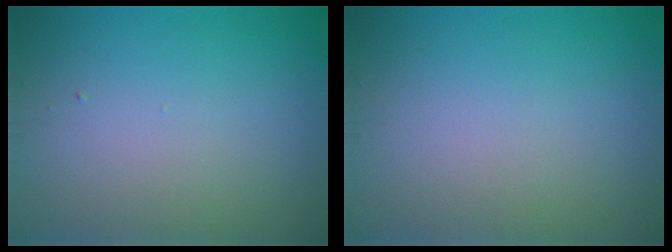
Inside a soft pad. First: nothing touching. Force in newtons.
{"total": 0.0}